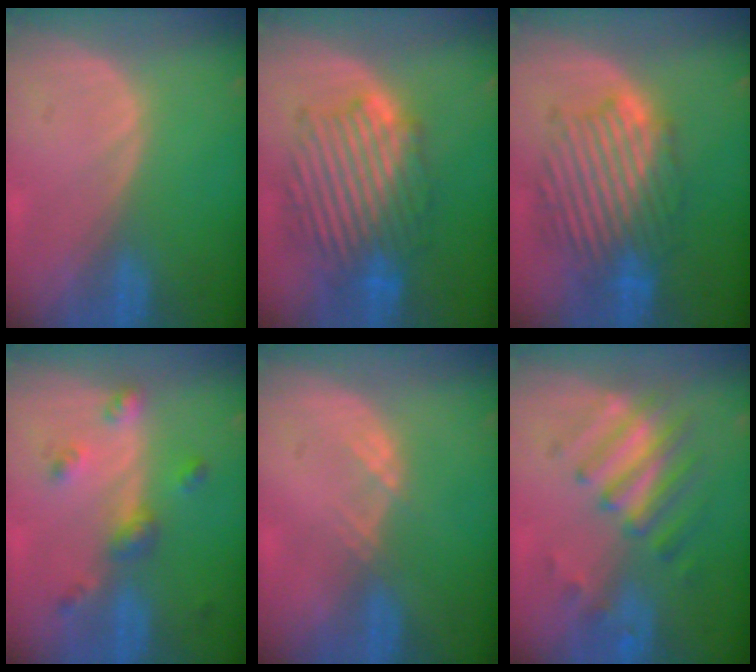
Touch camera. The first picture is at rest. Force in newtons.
{"total": 10.2, "press": 10.2, "slide": 0.4}
{"total": 9.4, "press": 9.4, "slide": 0.2}
{"total": 4.9, "press": 4.5, "slide": 2.0}
{"total": 1.5, "press": 1.3, "slide": 0.8}
{"total": 7.7, "press": 7.1, "slide": 3.1}